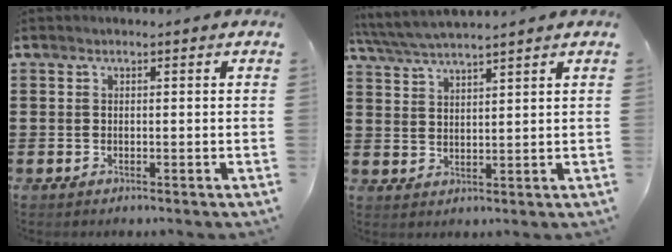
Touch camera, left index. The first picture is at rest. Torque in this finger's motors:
{"motor_torque": [0.62, -0.64, 0.30, 0.09]}